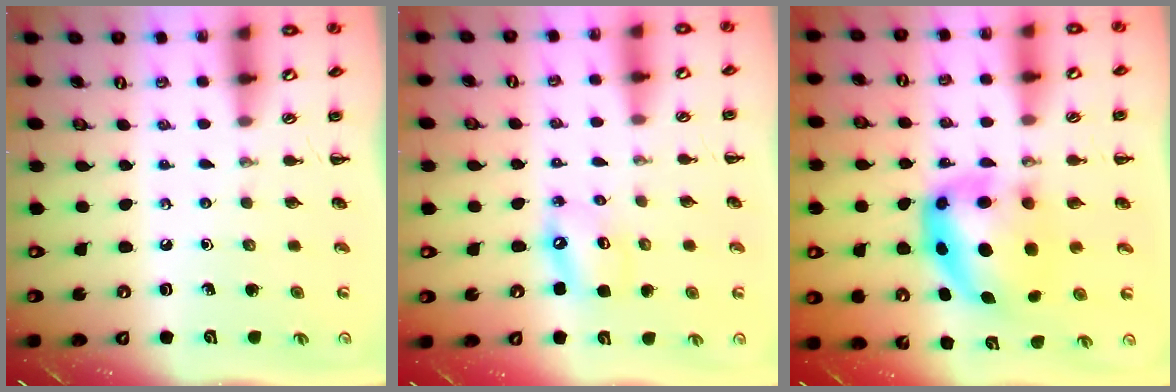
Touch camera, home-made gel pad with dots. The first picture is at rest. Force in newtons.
{"total": 7.2, "press": 7.0, "slide": 1.6}
{"total": 8.5, "press": 8.2, "slide": 2.0}